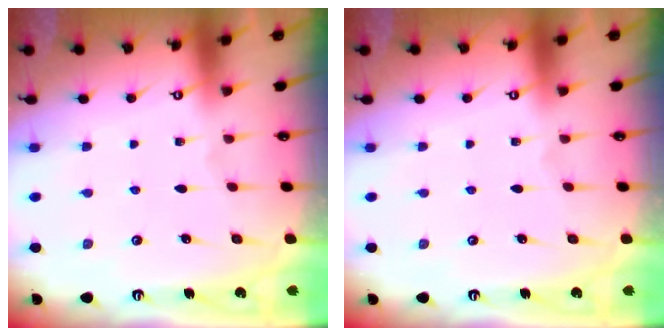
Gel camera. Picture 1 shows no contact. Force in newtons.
{"total": 0.0}